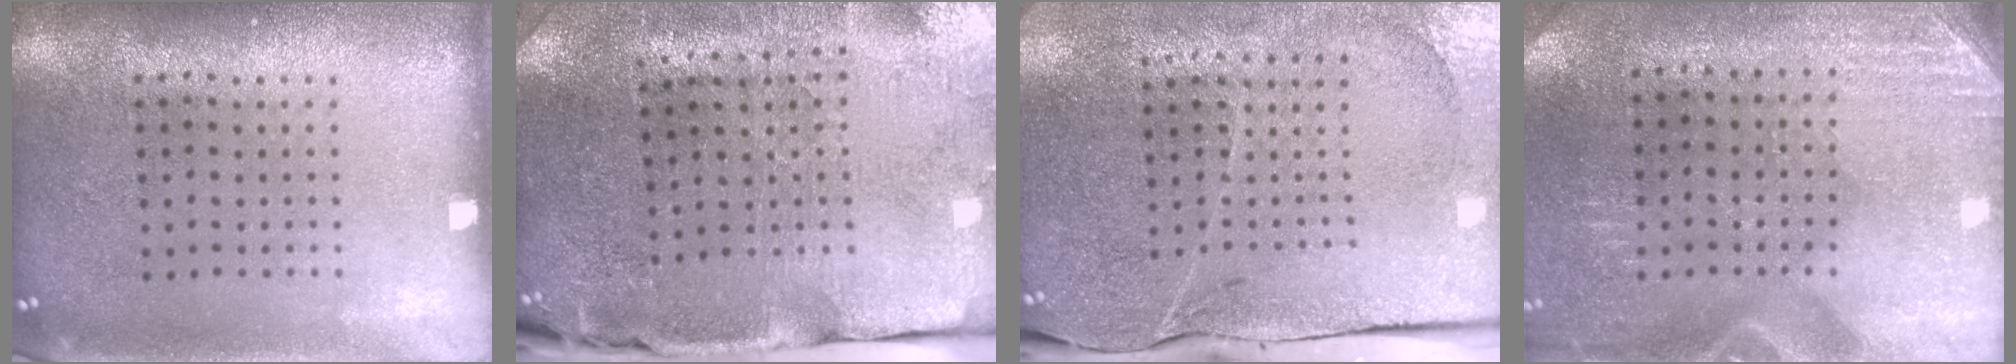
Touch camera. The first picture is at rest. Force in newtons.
{"total": 3.7, "press": 3.6, "slide": 1.1}
{"total": 3.4, "press": 3.2, "slide": 1.4}
{"total": 2.8, "press": 2.5, "slide": 1.3}